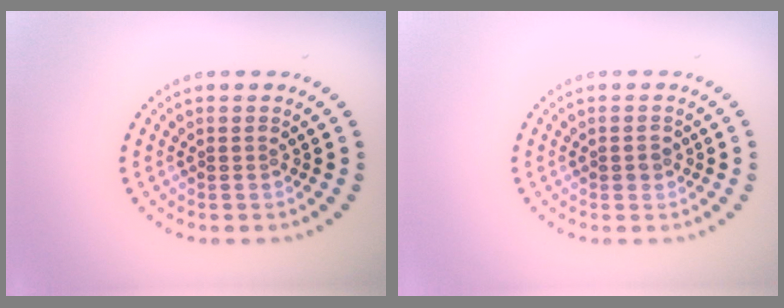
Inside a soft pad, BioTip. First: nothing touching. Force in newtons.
{"total": 0.9, "press": 0.9, "slide": 0.2}